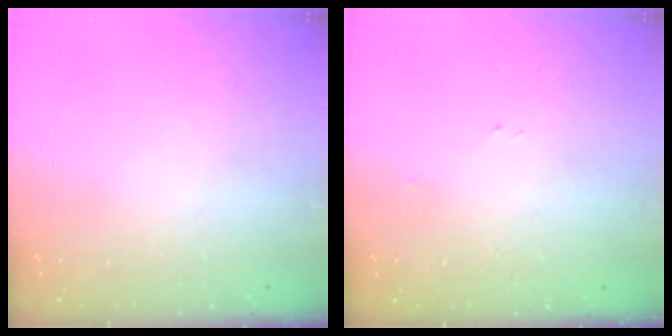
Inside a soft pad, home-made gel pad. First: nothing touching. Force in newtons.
{"total": 2.3, "press": 2.3, "slide": 0.3}